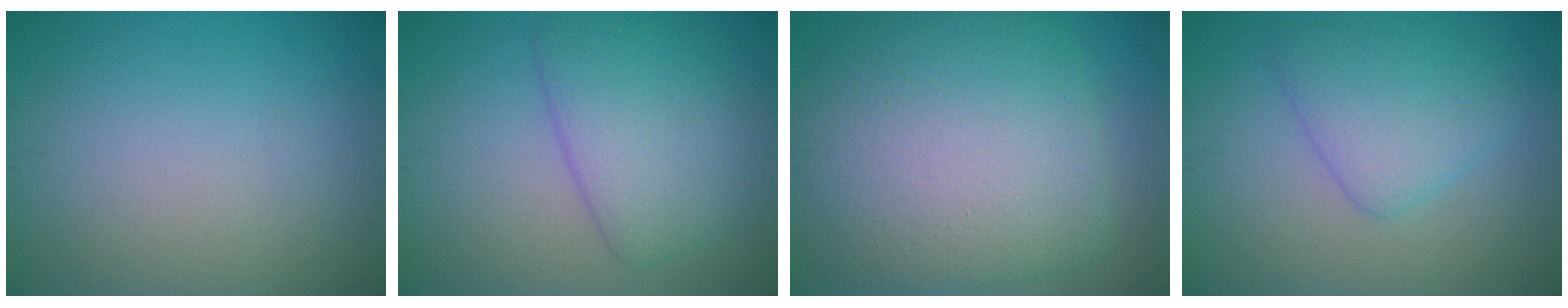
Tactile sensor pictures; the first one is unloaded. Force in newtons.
{"total": 5.9, "press": 5.9, "slide": 0.3}
{"total": 13.1, "press": 13.1, "slide": 0.3}
{"total": 4.5, "press": 4.5, "slide": 0.2}